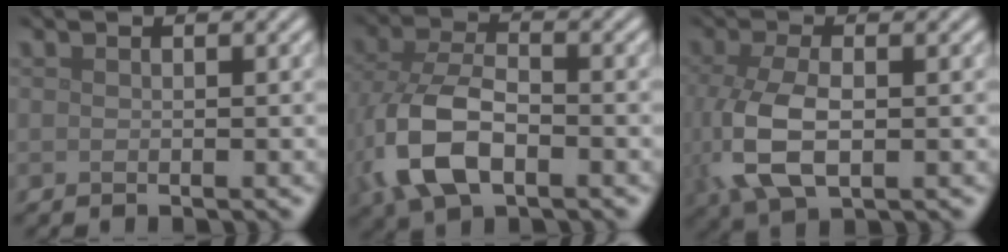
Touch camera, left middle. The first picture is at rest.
{"total": 8.0, "force": [-2.6, 4.5, 6.1], "torque": [-0.149, -0.006, -0.059]}
{"total": 6.3, "force": [-0.5, 3.2, 5.4], "torque": [-0.137, -0.012, -0.006]}